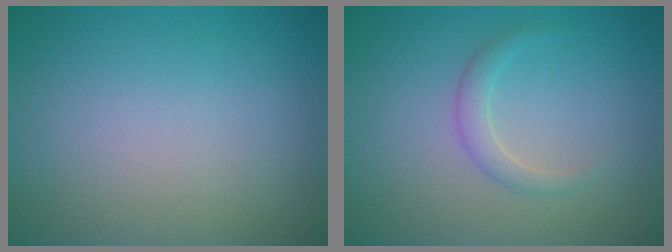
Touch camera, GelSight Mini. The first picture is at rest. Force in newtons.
{"total": 1.5, "press": 1.5, "slide": 0.1}